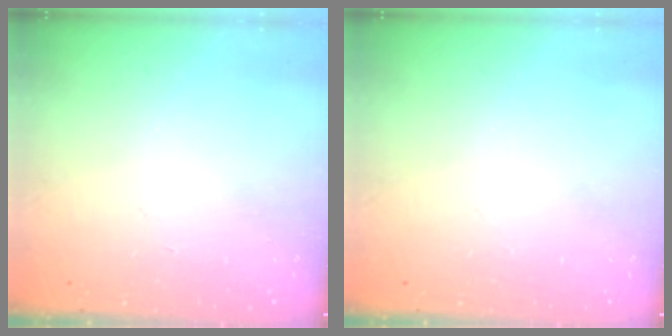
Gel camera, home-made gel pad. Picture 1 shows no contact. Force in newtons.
{"total": 0.0}